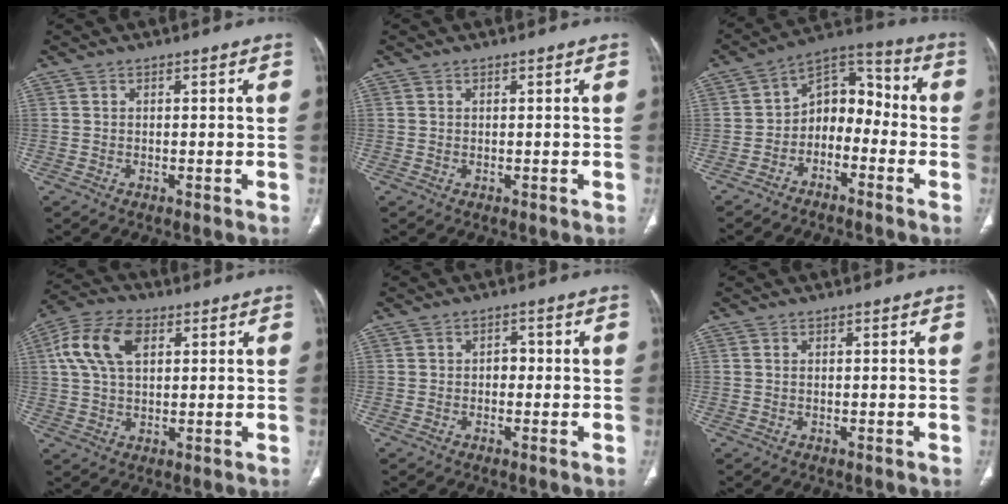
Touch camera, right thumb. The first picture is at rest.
{"total": 0.0}
{"total": 10.3, "force": [-3.5, 7.3, 6.4], "torque": [-0.062, 0.066, -0.076]}
{"total": 11.2, "force": [3.5, 6.6, 8.4], "torque": [-0.165, 0.015, 0.061]}
{"total": 1.9, "force": [-0.3, 1.4, 1.2], "torque": [-0.004, 0.006, -0.009]}
{"total": 0.0}